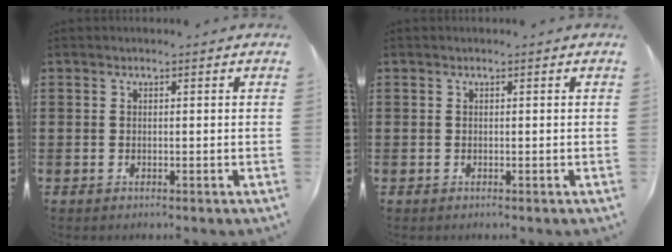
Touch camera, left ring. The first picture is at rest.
{"total": 0.0}